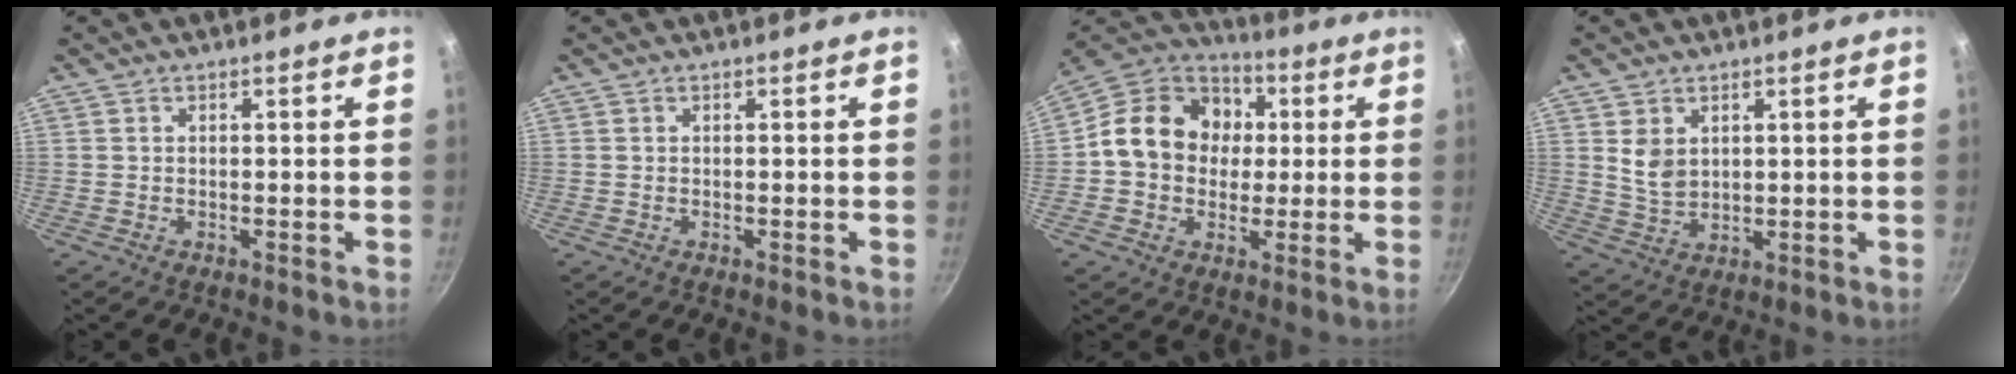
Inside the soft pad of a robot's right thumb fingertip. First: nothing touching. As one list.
[{"total": 0.0}, {"total": 17.2, "force": [1.5, 14.6, 8.9], "torque": [-0.115, 0.033, 0.010]}, {"total": 5.4, "force": [1.7, 3.8, 3.4], "torque": [-0.052, -0.017, 0.042]}]